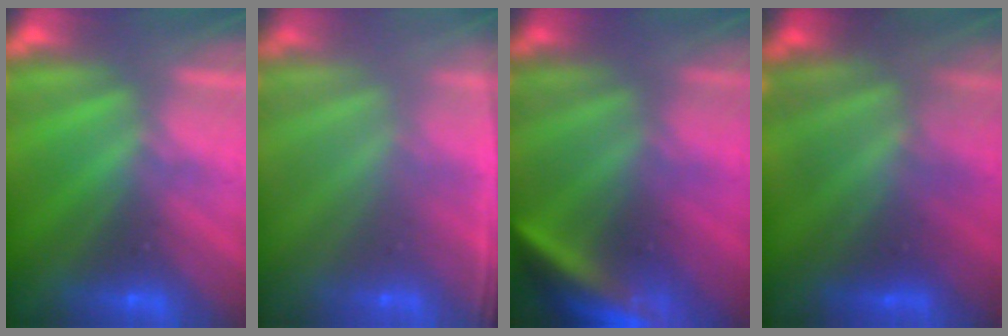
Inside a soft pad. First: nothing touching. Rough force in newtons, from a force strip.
{"total": 1.3}
{"total": 4.2}
{"total": 4.5}